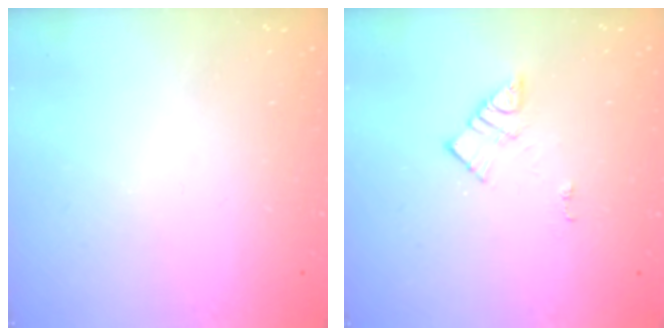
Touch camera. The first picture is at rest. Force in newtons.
{"total": 8.5, "press": 8.5, "slide": 0.6}